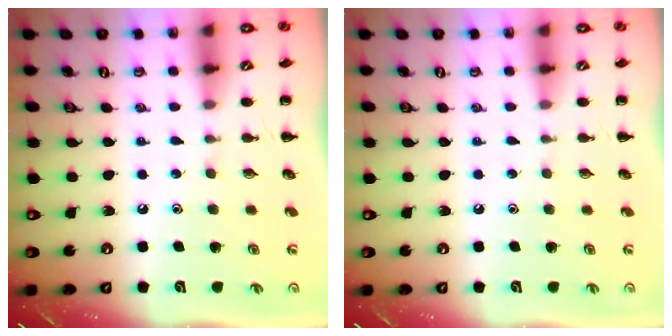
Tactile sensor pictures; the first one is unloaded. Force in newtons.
{"total": 0.0}